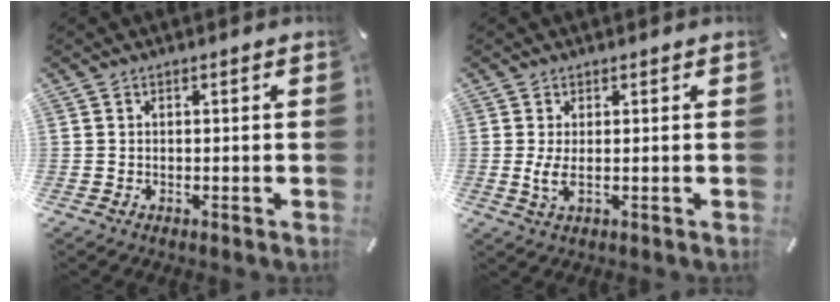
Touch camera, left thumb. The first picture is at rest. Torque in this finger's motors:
{"motor_torque": [-0.07, -0.15, 0.26, -0.06, 0.09]}